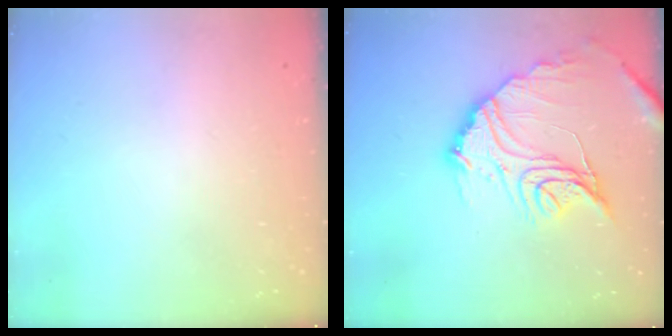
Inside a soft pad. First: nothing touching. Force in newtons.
{"total": 19.4, "press": 19.3, "slide": 1.8}